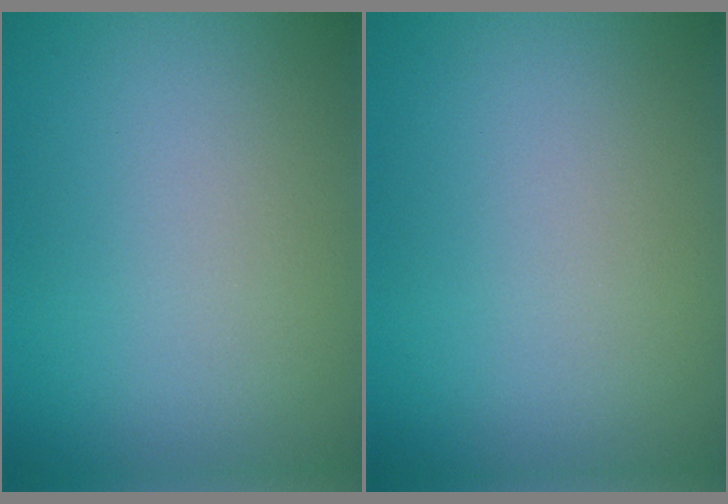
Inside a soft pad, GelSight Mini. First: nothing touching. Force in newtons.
{"total": 0.0}